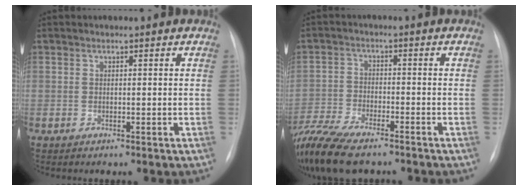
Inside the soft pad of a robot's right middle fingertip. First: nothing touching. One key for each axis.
{"total": 9.9, "fx": -8.2, "fy": 0.0, "fz": 5.7, "tx": -0.112, "ty": -0.026, "tz": -0.147}